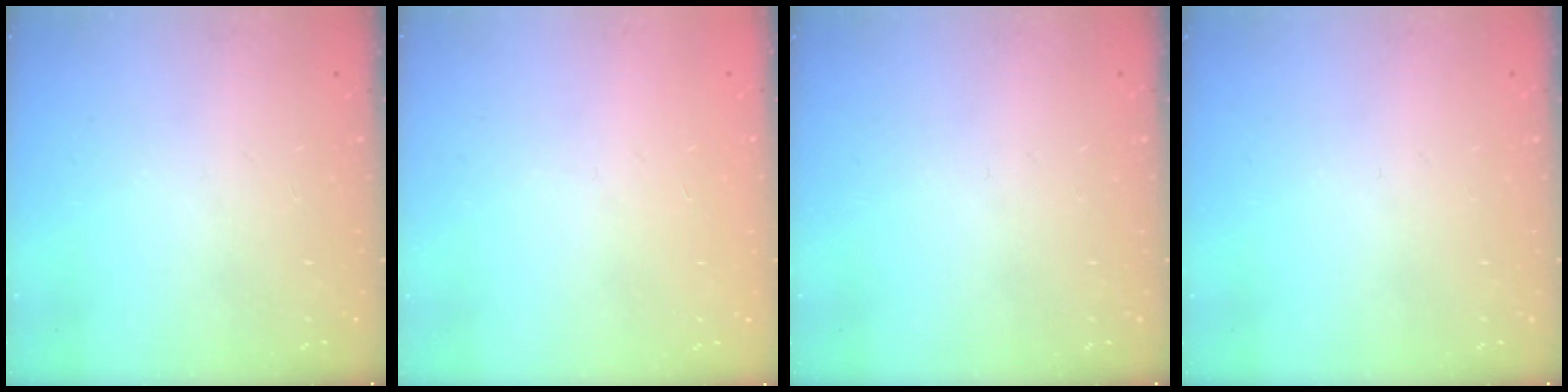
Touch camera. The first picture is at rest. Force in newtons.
{"total": 1.0, "press": 0.9, "slide": 0.3}
{"total": 0.0}
{"total": 0.0}